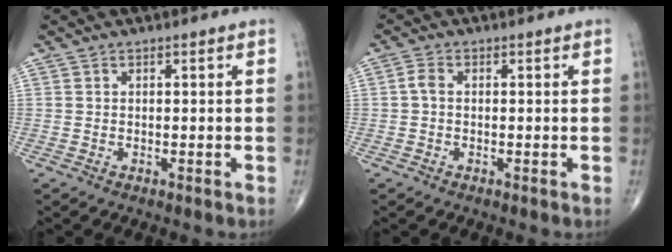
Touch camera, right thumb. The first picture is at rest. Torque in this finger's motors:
{"motor_torque": [-0.11, 0.11, 0.05, -0.15, 0.03]}